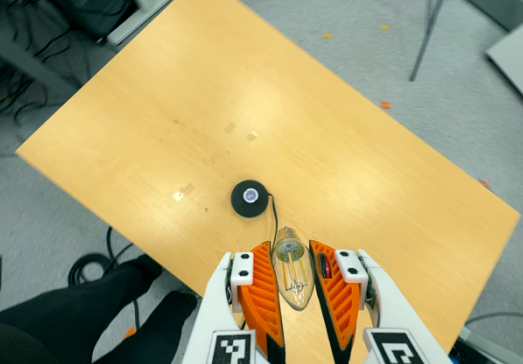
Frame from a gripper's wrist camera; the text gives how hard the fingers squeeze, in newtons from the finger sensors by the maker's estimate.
{"total": 14.0, "left": 15.4, "right": 12.5}